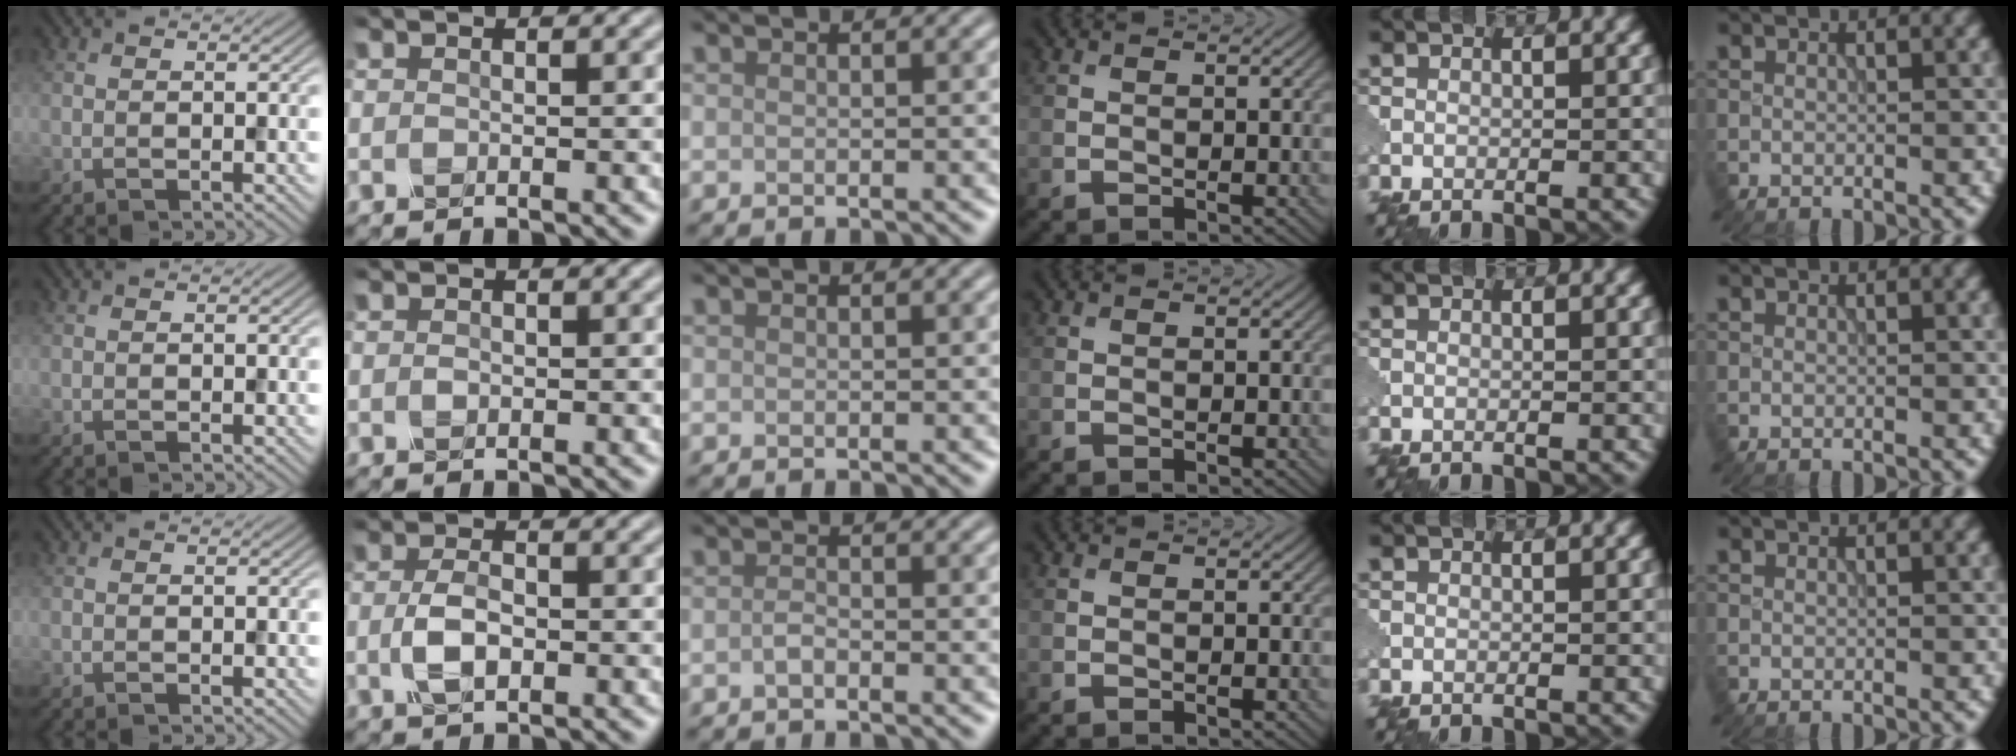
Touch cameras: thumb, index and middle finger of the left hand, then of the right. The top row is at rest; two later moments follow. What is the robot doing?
{"motion": "close", "object": "eyeshadow palette"}